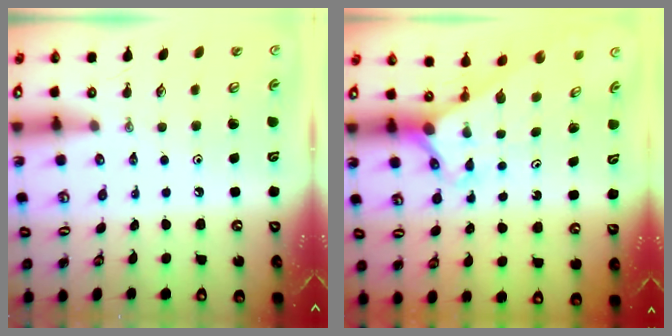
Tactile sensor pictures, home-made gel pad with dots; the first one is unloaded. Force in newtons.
{"total": 2.5, "press": 2.5, "slide": 0.1}